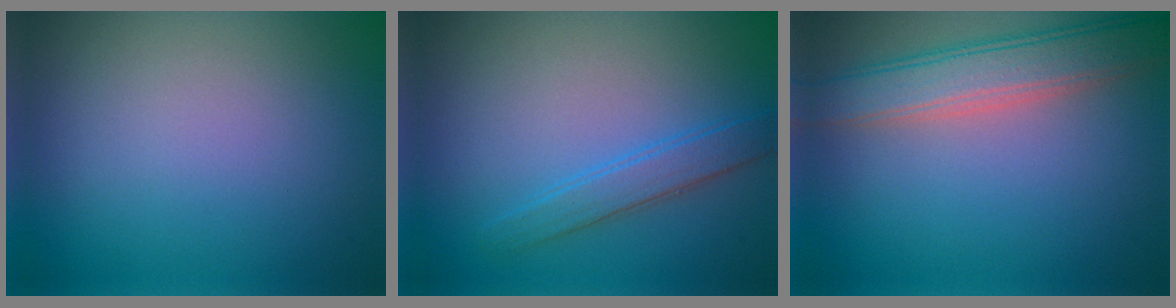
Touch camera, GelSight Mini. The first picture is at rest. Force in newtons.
{"total": 2.4, "press": 2.4, "slide": 0.1}
{"total": 5.1, "press": 5.1, "slide": 0.3}